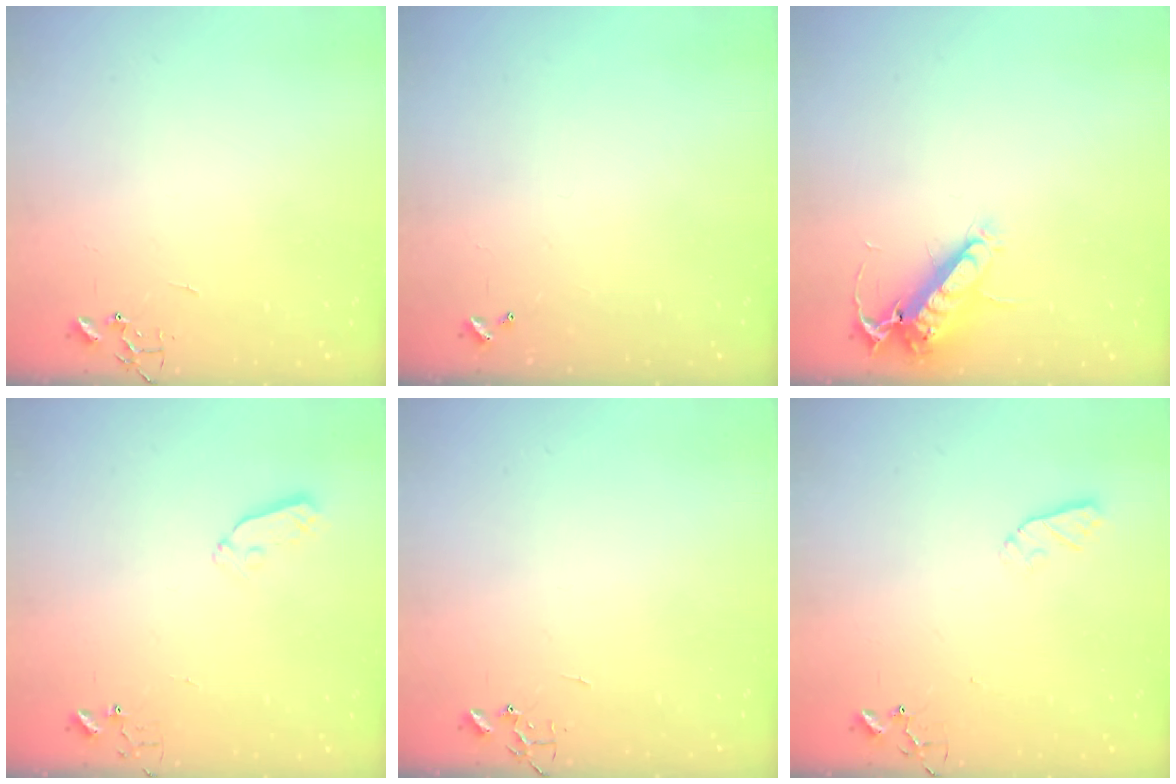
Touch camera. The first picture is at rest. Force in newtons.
{"total": 0.0}
{"total": 13.1, "press": 13.0, "slide": 2.0}
{"total": 3.7, "press": 3.7, "slide": 0.5}
{"total": 0.0}
{"total": 4.4, "press": 4.4, "slide": 0.6}